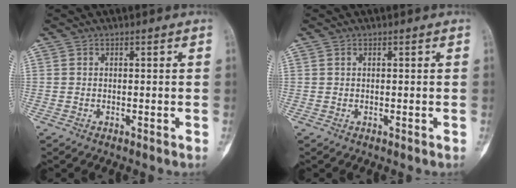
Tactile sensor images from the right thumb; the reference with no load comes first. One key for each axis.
{"total": 0.0}